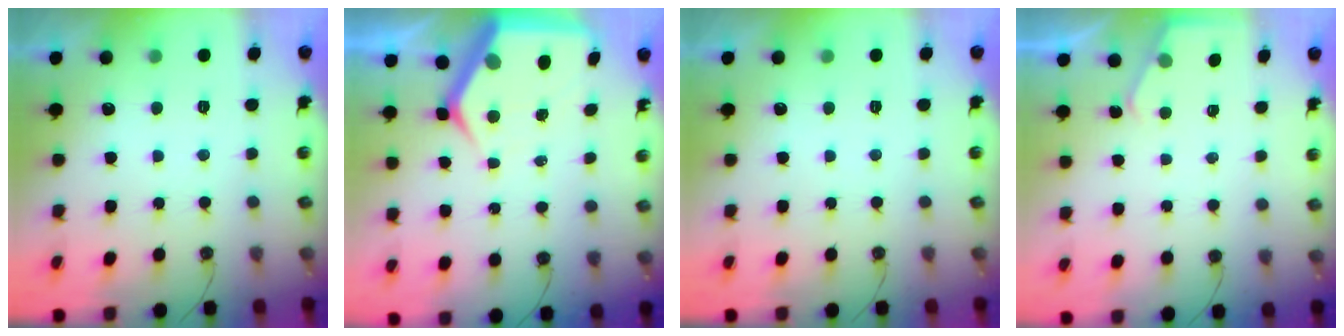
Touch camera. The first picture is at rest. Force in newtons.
{"total": 10.4, "press": 10.3, "slide": 1.3}
{"total": 0.0}
{"total": 2.1, "press": 2.1, "slide": 0.4}